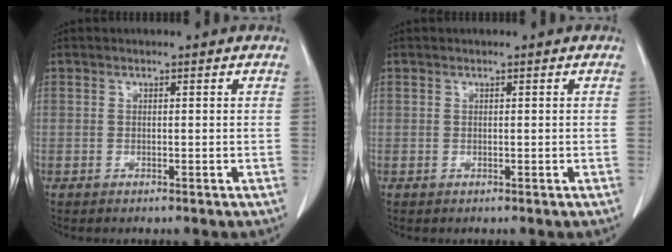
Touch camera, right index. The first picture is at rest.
{"total": 0.0}